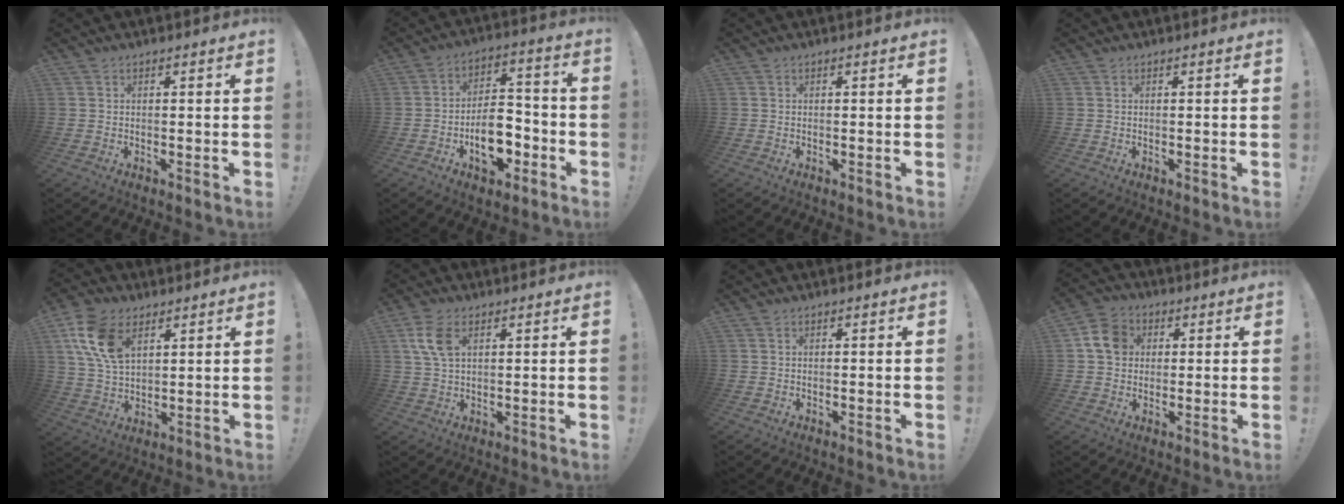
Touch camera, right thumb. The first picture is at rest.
{"total": 13.0, "force": [-5.8, 8.0, 8.4], "torque": [-0.127, 0.050, -0.092]}
{"total": 0.0}
{"total": 0.0}
{"total": 13.6, "force": [6.3, 8.6, 8.5], "torque": [-0.171, -0.009, 0.122]}
{"total": 7.4, "force": [2.8, 4.2, 5.4], "torque": [-0.120, 0.002, 0.053]}
{"total": 0.0}
{"total": 8.7, "force": [2.0, 7.3, 4.2], "torque": [-0.068, 0.014, 0.044]}